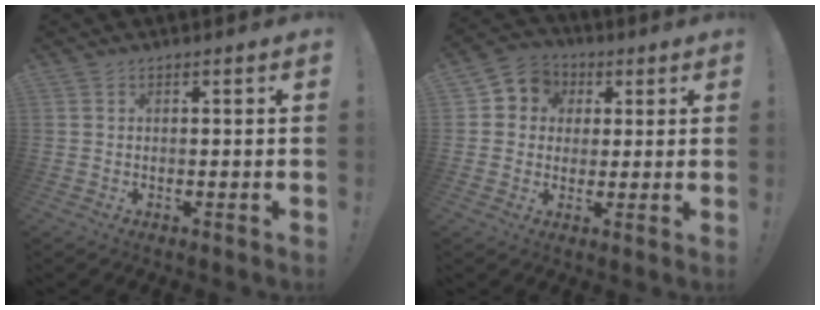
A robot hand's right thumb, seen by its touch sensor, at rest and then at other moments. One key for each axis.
{"total": 7.3, "fx": 0.8, "fy": 7.0, "fz": 1.9, "tx": -0.023, "ty": 0.003, "tz": 0.021}